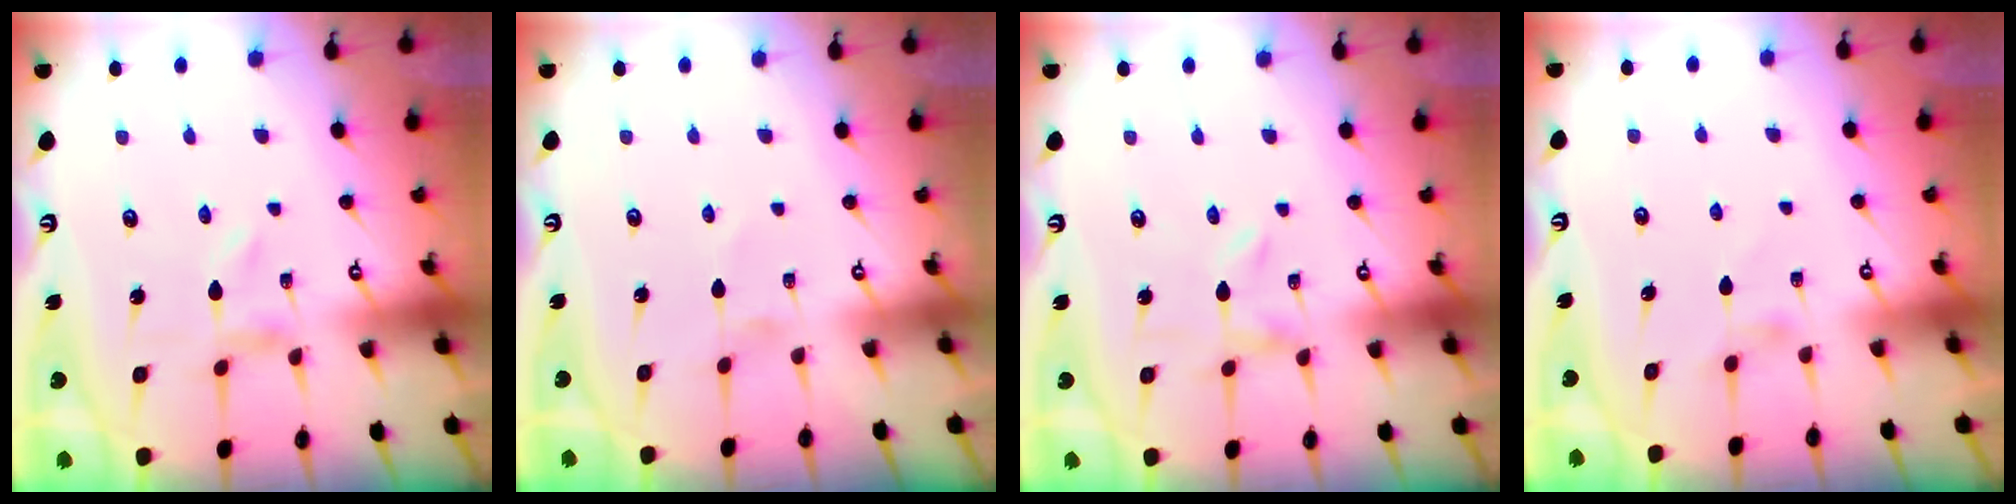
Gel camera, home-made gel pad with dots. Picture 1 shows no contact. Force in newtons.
{"total": 0.0}
{"total": 0.0}
{"total": 1.3, "press": 1.3, "slide": 0.3}